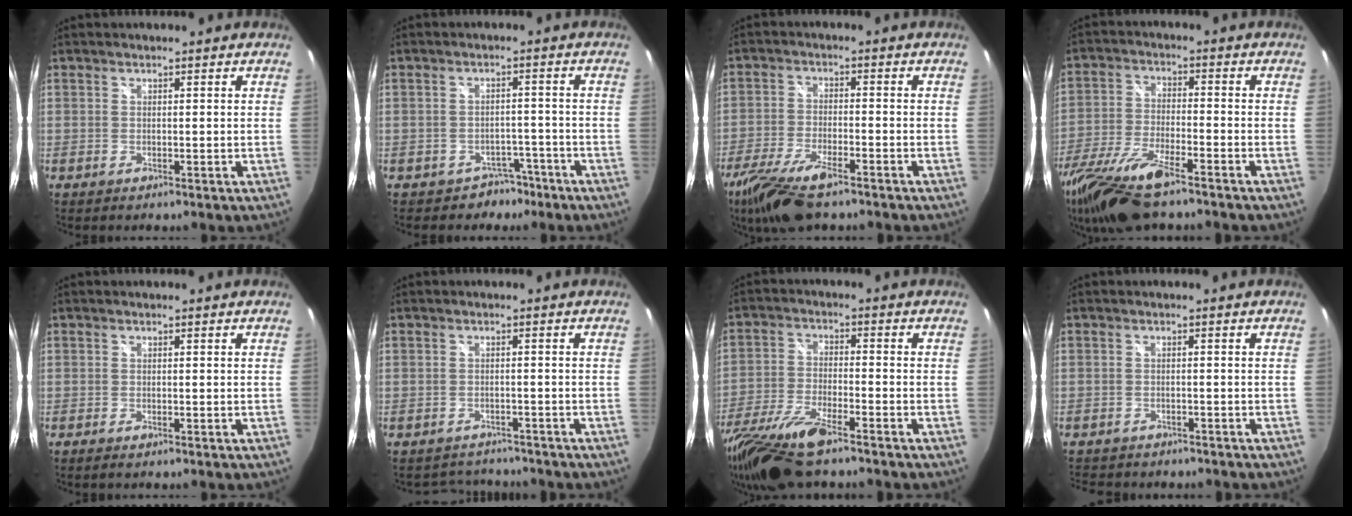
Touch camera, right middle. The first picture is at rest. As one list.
[{"total": 4.6, "force": [-3.3, 3.2, 0.2], "torque": [-0.004, 0.024, -0.040]}, {"total": 12.6, "force": [-9.0, 3.7, 8.0], "torque": [-0.184, -0.038, -0.170]}, {"total": 16.4, "force": [-12.6, 3.3, 10.0], "torque": [-0.221, -0.044, -0.238]}, {"total": 1.1, "force": [-0.8, 0.2, 0.7], "torque": [-0.013, -0.004, -0.015]}, {"total": 5.3, "force": [-5.0, 1.9, 0.3], "torque": [-0.013, 0.007, -0.071]}, {"total": 16.9, "force": [-13.0, 3.5, 10.2], "torque": [-0.227, -0.046, -0.248]}, {"total": 6.6, "force": [-5.8, 2.6, 2.0], "torque": [-0.050, -0.011, -0.083]}]